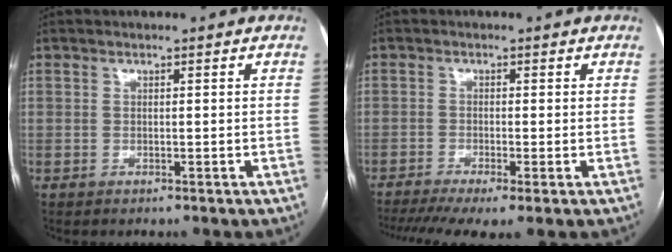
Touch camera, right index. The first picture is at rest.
{"total": 7.7, "force": [-5.1, 1.4, 5.7], "torque": [-0.100, -0.012, -0.088]}